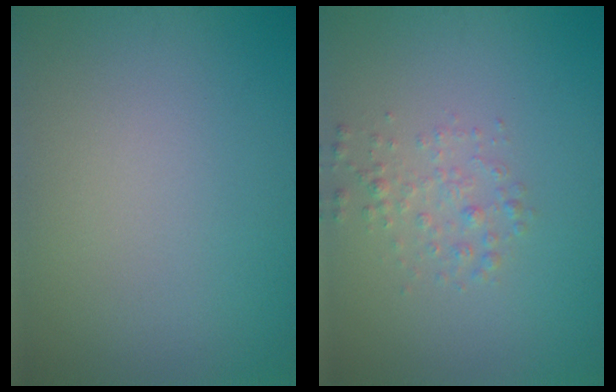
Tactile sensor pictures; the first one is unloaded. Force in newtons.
{"total": 1.7, "press": 1.7, "slide": 0.1}